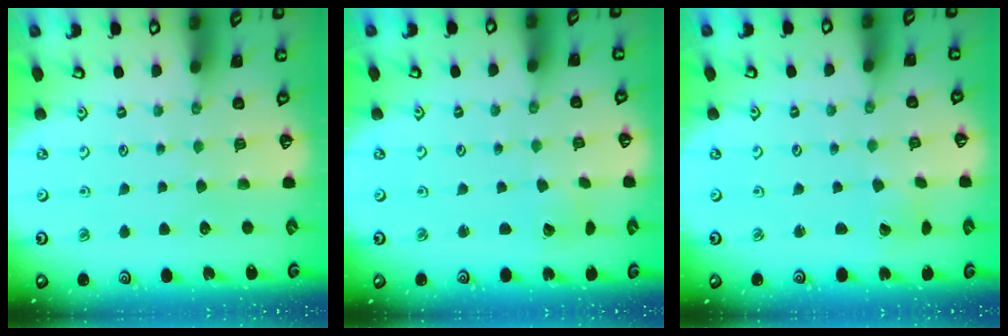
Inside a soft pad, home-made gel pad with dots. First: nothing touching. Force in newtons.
{"total": 1.7, "press": 1.7, "slide": 0.2}
{"total": 0.6, "press": 0.6, "slide": 0.1}